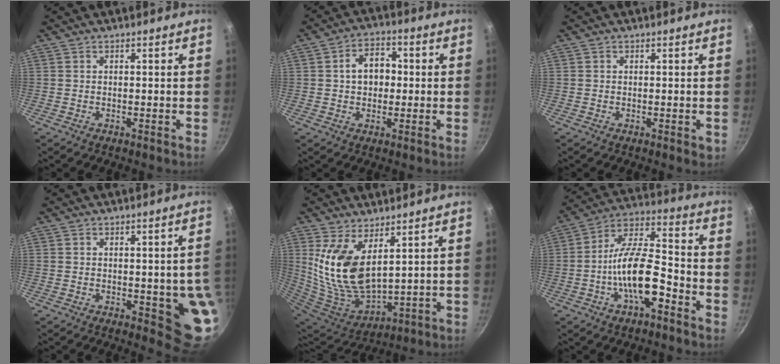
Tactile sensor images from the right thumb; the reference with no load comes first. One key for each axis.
{"total": 7.2, "fx": 0.4, "fy": 5.4, "fz": 4.8, "tx": -0.041, "ty": 0.016, "tz": 0.001}
{"total": 1.1, "fx": 0.0, "fy": 0.8, "fz": 0.7, "tx": -0.007, "ty": 0.001, "tz": 0.000}
{"total": 9.8, "fx": -1.3, "fy": 3.6, "fz": 9.0, "tx": -0.073, "ty": -0.008, "tz": -0.015}
{"total": 14.9, "fx": 5.6, "fy": 7.4, "fz": 11.6, "tx": -0.224, "ty": -0.060, "tz": 0.126}
{"total": 14.7, "fx": -5.4, "fy": 5.9, "fz": 12.4, "tx": -0.200, "ty": 0.049, "tz": -0.106}